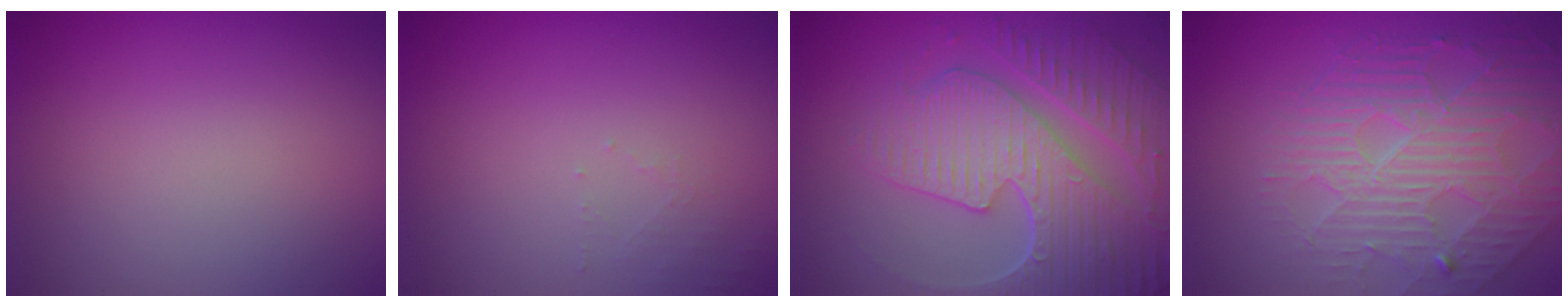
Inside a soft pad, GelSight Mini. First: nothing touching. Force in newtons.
{"total": 1.0, "press": 1.0, "slide": 0.2}
{"total": 9.2, "press": 6.6, "slide": 6.4}
{"total": 4.7, "press": 4.6, "slide": 0.6}